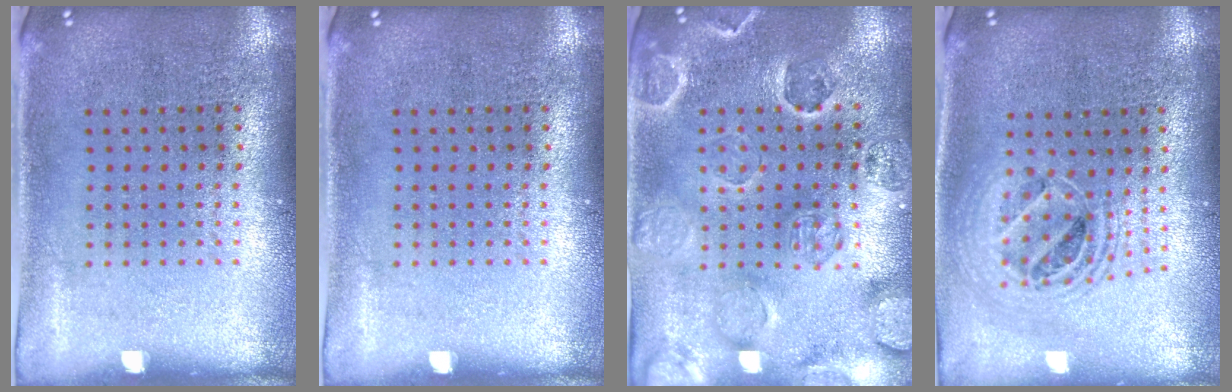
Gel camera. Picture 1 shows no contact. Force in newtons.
{"total": 0.0}
{"total": 2.6, "press": 2.5, "slide": 0.6}
{"total": 1.9, "press": 1.6, "slide": 1.1}